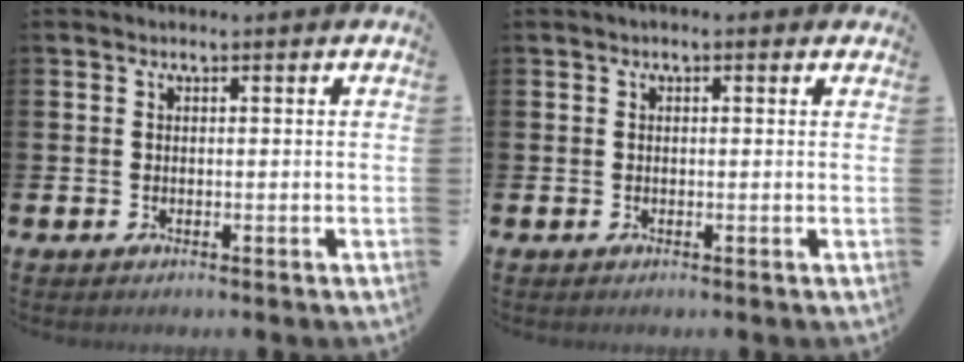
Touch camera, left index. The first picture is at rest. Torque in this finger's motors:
{"motor_torque": [0.95, -1.19, 0.19, 0.03]}